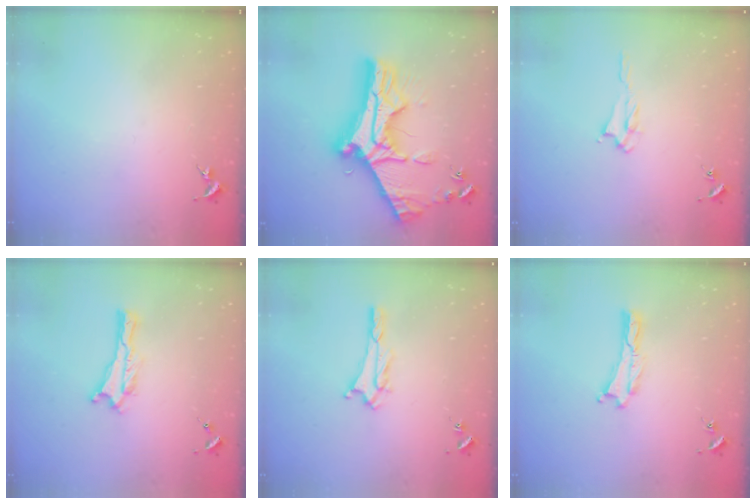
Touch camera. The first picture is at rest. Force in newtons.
{"total": 15.6, "press": 15.6, "slide": 1.5}
{"total": 2.1, "press": 2.0, "slide": 0.3}
{"total": 0.0}
{"total": 2.4, "press": 2.4, "slide": 0.4}
{"total": 0.0}